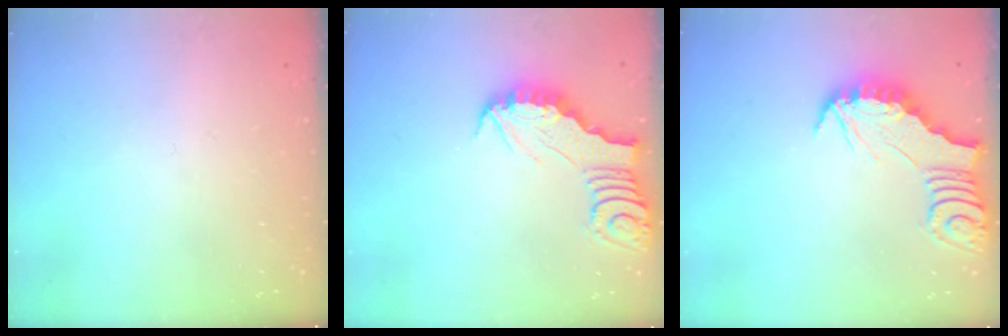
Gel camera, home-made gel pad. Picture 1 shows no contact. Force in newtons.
{"total": 3.3, "press": 3.3, "slide": 0.3}
{"total": 2.9, "press": 2.8, "slide": 0.3}